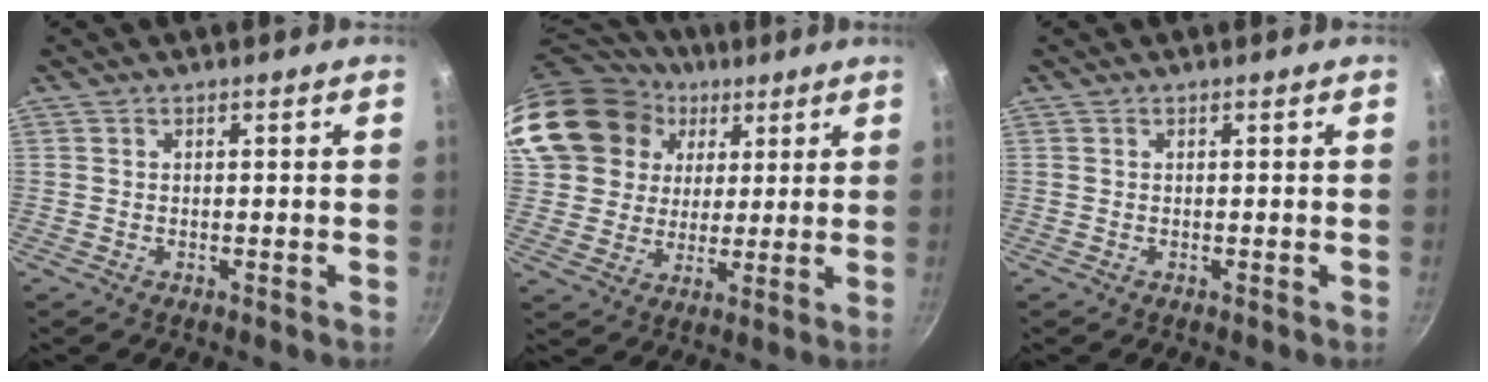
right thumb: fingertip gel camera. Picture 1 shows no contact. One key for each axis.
{"total": 21.4, "fx": 8.9, "fy": 17.4, "fz": 8.7, "tx": -0.175, "ty": 0.021, "tz": 0.173}
{"total": 0.0}